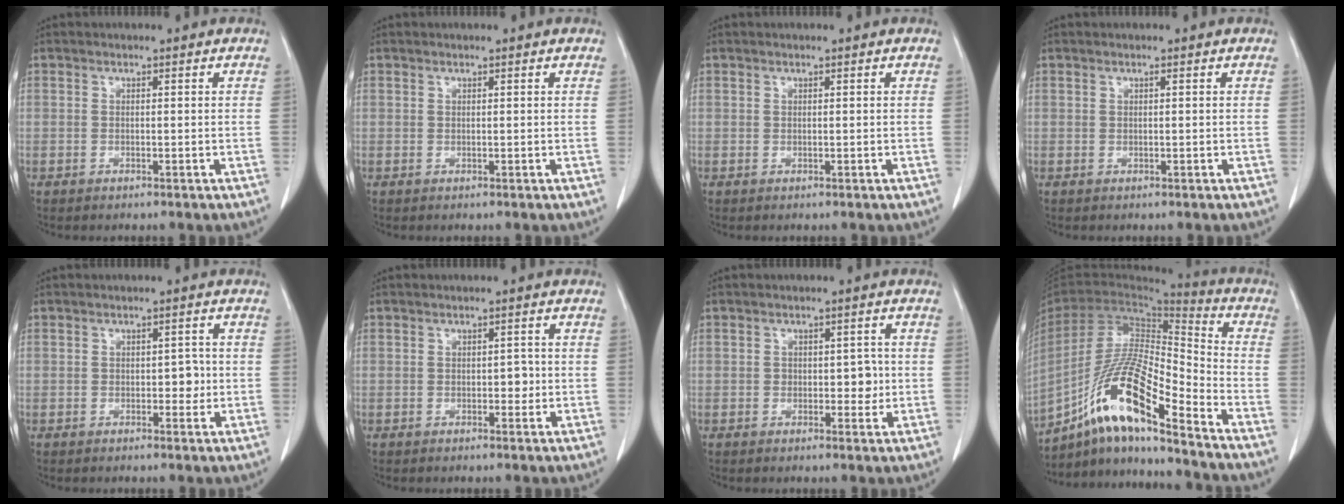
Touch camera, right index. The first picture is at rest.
{"total": 0.0}
{"total": 0.0}
{"total": 0.0}
{"total": 2.2, "force": [-0.3, 1.4, 1.7], "torque": [-0.015, 0.006, -0.002]}
{"total": 1.5, "force": [-0.3, 1.0, 1.2], "torque": [-0.009, 0.005, -0.002]}
{"total": 3.0, "force": [-0.3, 1.9, 2.2], "torque": [-0.021, 0.006, 0.000]}
{"total": 17.2, "force": [-11.6, 1.7, 12.6], "torque": [-0.252, -0.003, -0.210]}